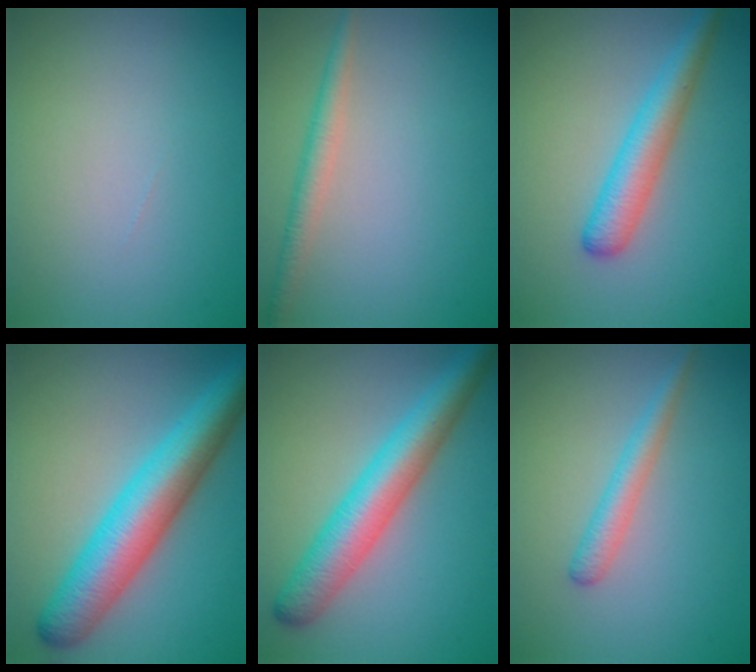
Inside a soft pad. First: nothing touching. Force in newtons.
{"total": 2.1, "press": 2.1, "slide": 0.0}
{"total": 3.8, "press": 3.8, "slide": 0.1}
{"total": 8.1, "press": 8.1, "slide": 0.1}
{"total": 6.3, "press": 6.3, "slide": 0.1}
{"total": 2.1, "press": 2.1, "slide": 0.0}